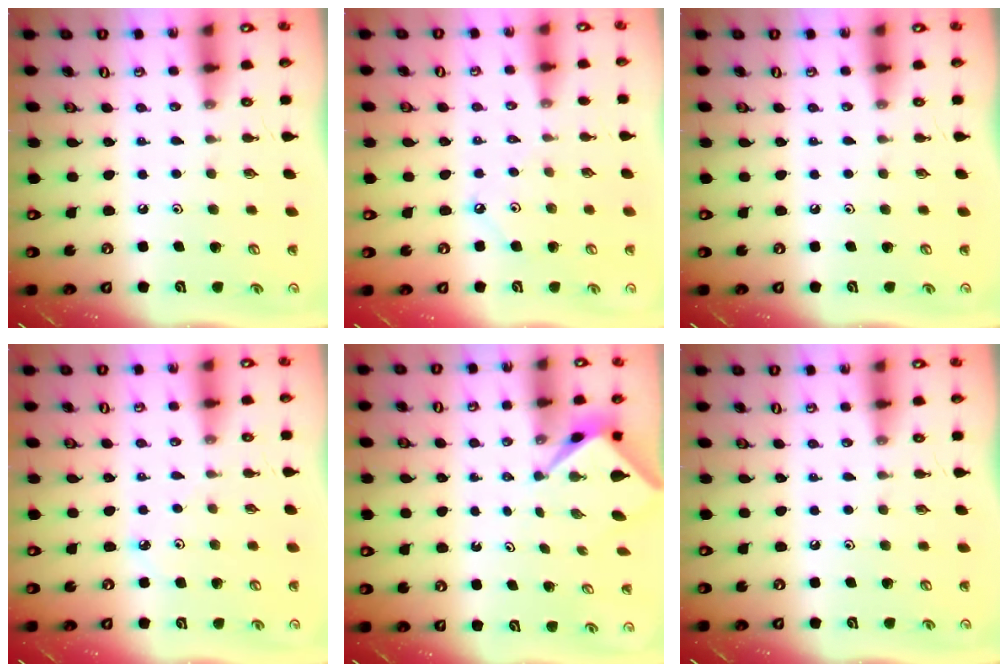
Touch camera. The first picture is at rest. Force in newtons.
{"total": 3.1, "press": 3.1, "slide": 0.1}
{"total": 0.0}
{"total": 2.2, "press": 2.2, "slide": 0.3}
{"total": 2.2, "press": 2.2, "slide": 0.2}
{"total": 0.0}